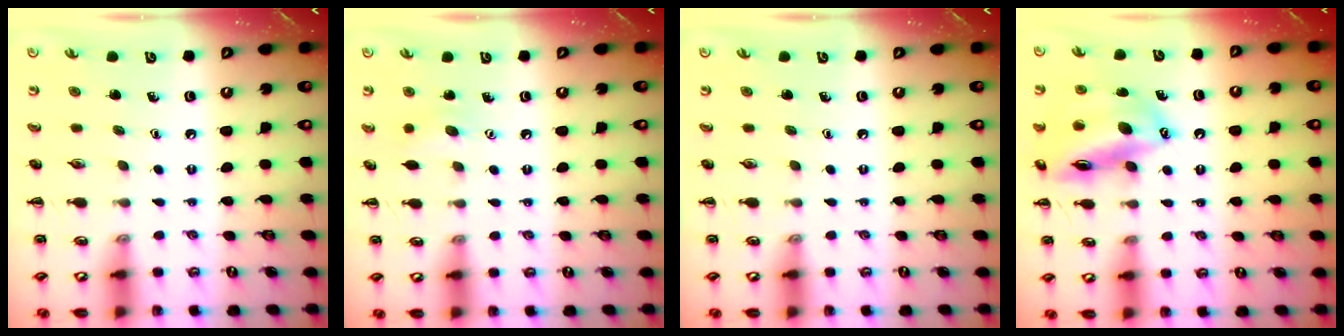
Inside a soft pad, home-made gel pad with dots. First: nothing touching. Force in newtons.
{"total": 4.0, "press": 3.9, "slide": 0.7}
{"total": 0.0}
{"total": 16.1, "press": 15.9, "slide": 2.7}